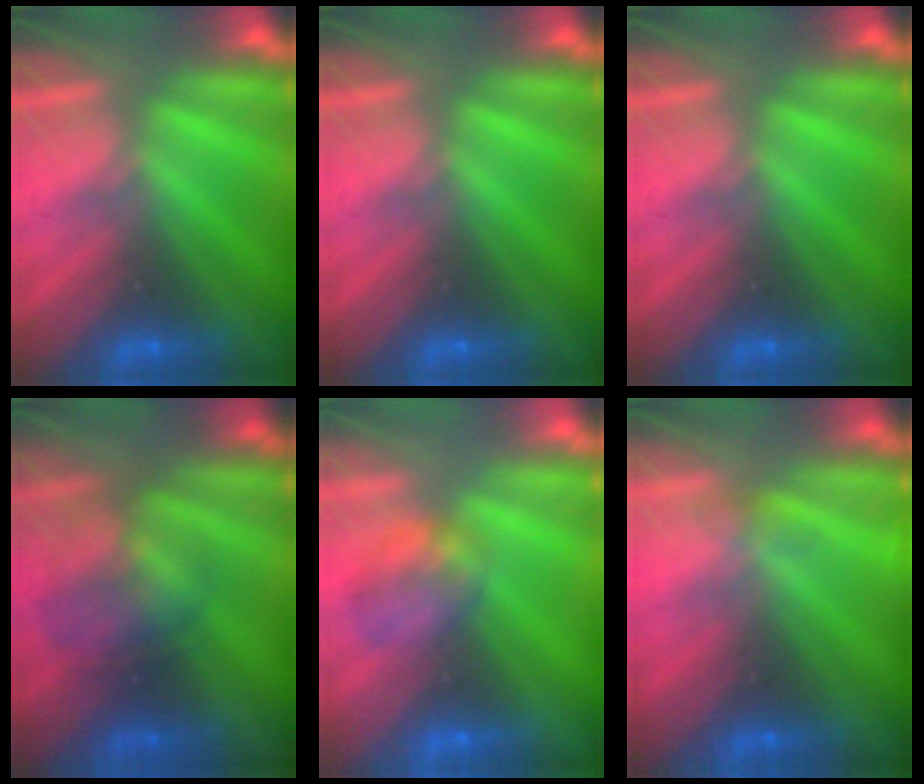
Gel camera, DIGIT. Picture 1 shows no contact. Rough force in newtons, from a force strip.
{"total": 0.0}
{"total": 0.0}
{"total": 2.3}
{"total": 3.1}
{"total": 3.5}